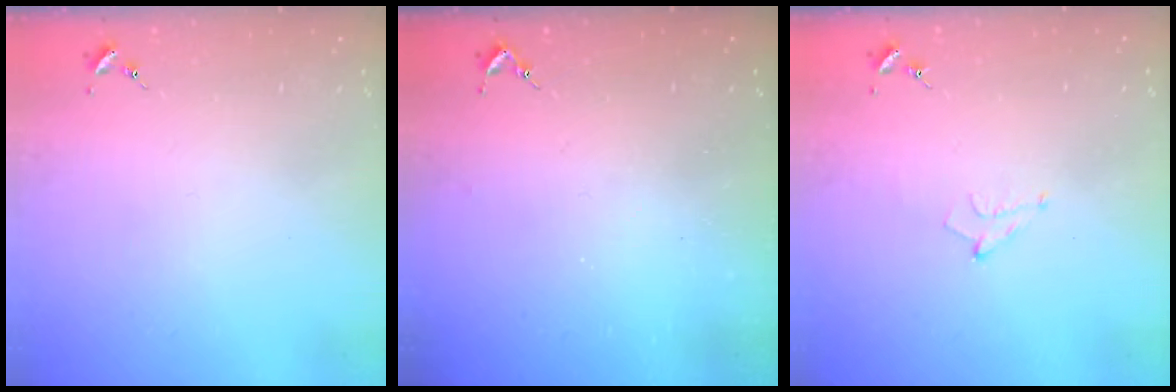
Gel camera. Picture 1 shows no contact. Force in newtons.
{"total": 3.1, "press": 3.1, "slide": 0.4}
{"total": 6.1, "press": 6.1, "slide": 0.8}